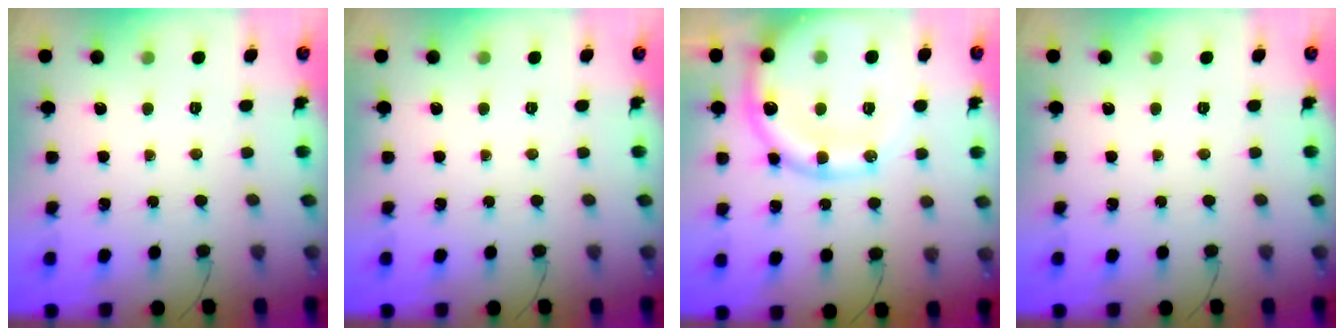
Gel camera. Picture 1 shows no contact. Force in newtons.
{"total": 0.0}
{"total": 19.4, "press": 19.0, "slide": 3.5}
{"total": 0.0}